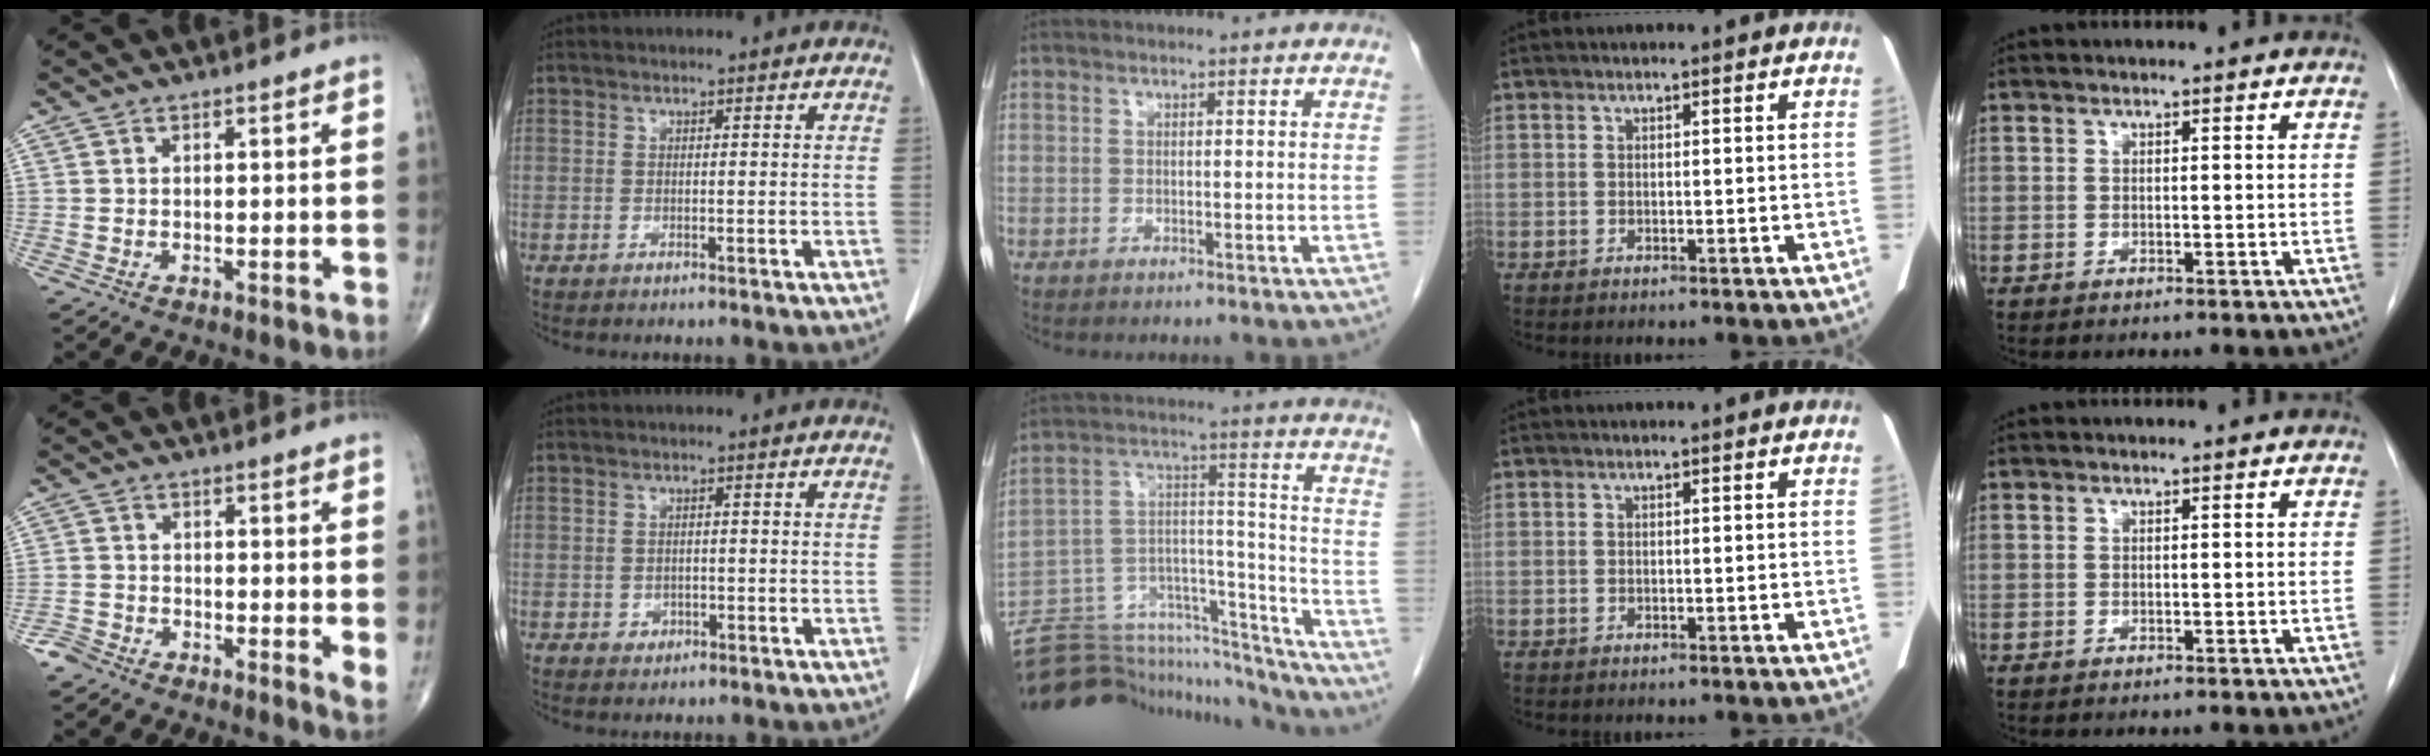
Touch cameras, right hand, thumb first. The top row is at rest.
{"thumb": {"total": 3.2, "force": [-1.5, 1.5, 2.4], "torque": [-0.033, -0.002, -0.041]}, "index": {"total": 2.5, "force": [-0.8, 2.2, 1.0], "torque": [-0.017, 0.005, -0.002]}, "middle": {"total": 23.4, "force": [-21.8, 5.5, 6.1], "torque": [-0.111, 0.056, -0.332]}}